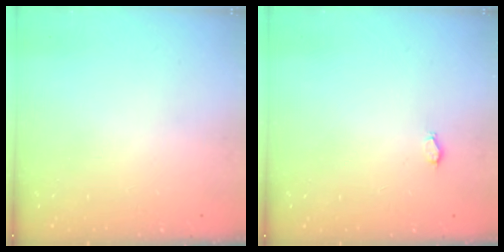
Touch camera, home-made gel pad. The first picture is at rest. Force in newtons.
{"total": 2.3, "press": 2.0, "slide": 1.2}